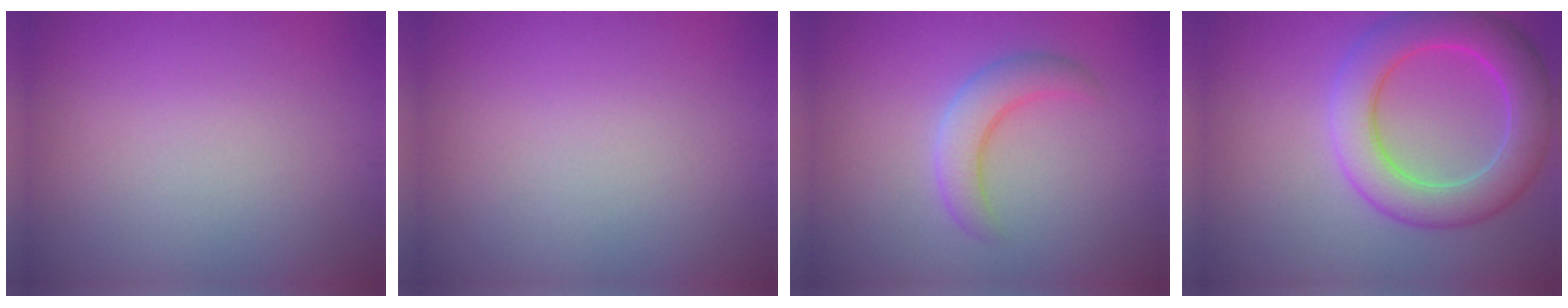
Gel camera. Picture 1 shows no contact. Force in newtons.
{"total": 0.0}
{"total": 3.3, "press": 3.3, "slide": 0.2}
{"total": 7.2, "press": 7.2, "slide": 0.2}